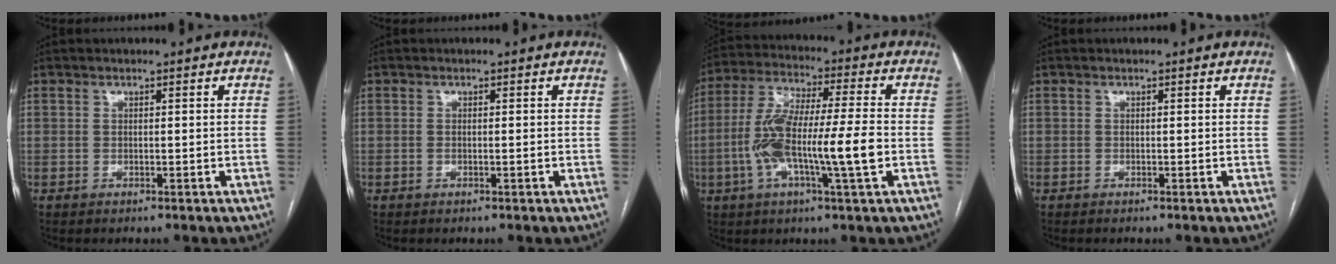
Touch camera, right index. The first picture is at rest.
{"total": 0.6, "force": [-0.2, 0.1, 0.6], "torque": [-0.013, -0.001, 0.000]}
{"total": 14.2, "force": [-3.0, 1.1, 13.8], "torque": [-0.270, 0.007, -0.058]}
{"total": 0.0}